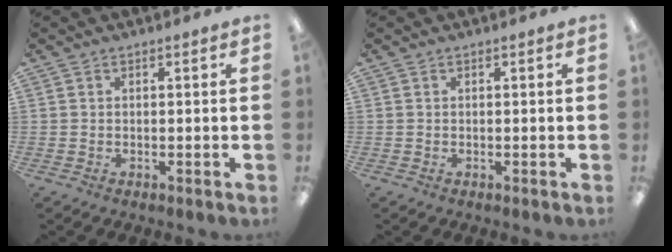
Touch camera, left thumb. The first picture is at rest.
{"total": 0.0}